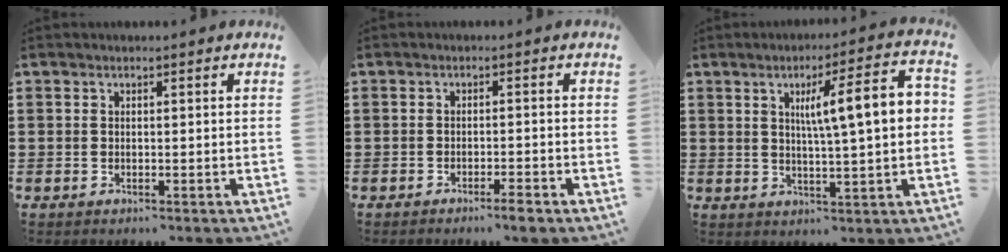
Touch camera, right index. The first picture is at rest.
{"total": 2.1, "force": [-1.8, 0.0, 1.1], "torque": [-0.020, -0.001, -0.033]}
{"total": 9.9, "force": [2.0, 1.2, 9.6], "torque": [-0.166, 0.000, 0.024]}